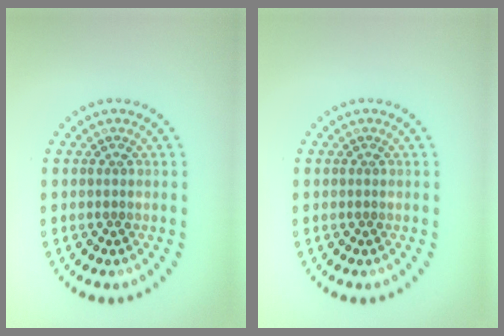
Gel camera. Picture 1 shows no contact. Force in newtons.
{"total": 0.0}